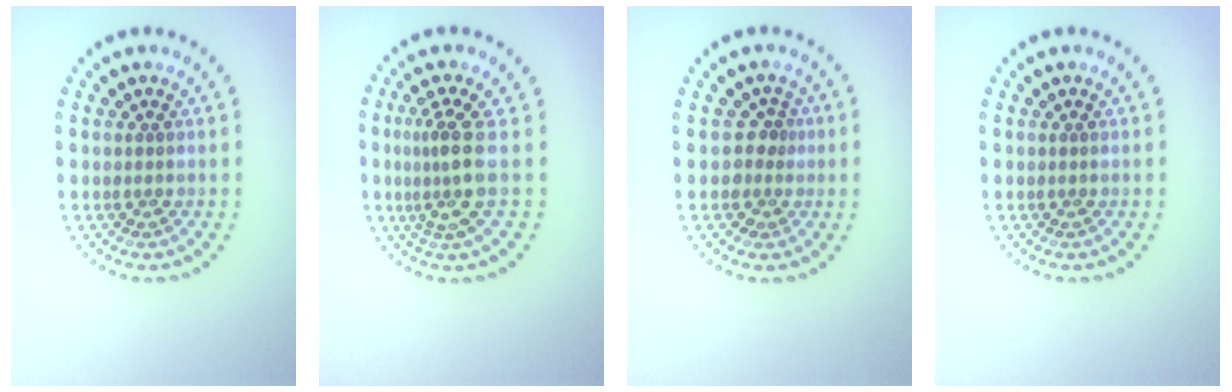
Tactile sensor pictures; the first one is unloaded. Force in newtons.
{"total": 3.3, "press": 2.3, "slide": 2.3}
{"total": 1.8, "press": 1.3, "slide": 1.2}
{"total": 0.0}